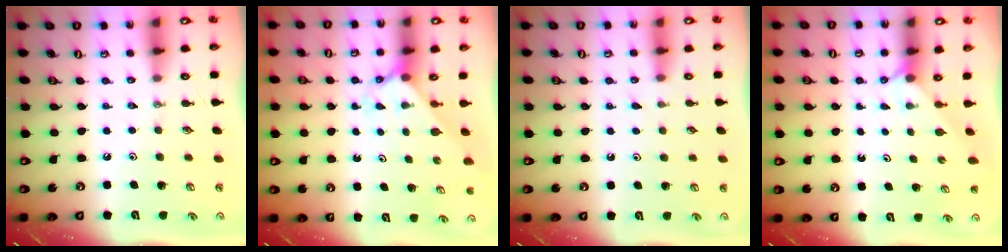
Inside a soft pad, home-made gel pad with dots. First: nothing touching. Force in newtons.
{"total": 2.1, "press": 2.1, "slide": 0.3}
{"total": 2.8, "press": 2.7, "slide": 0.3}
{"total": 2.2, "press": 2.2, "slide": 0.2}